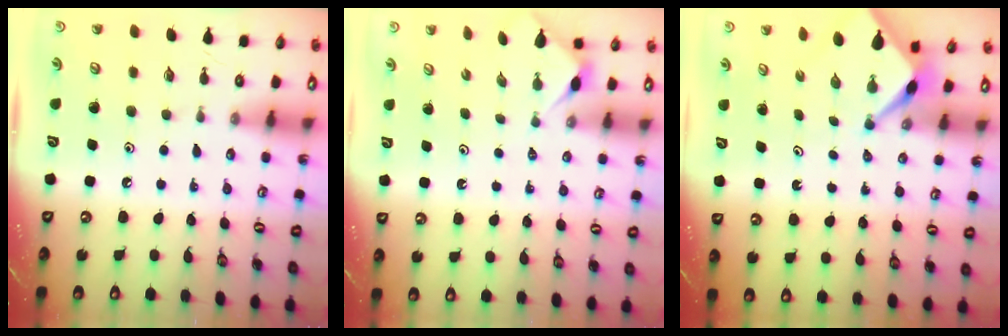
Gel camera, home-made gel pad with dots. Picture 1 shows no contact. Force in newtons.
{"total": 2.5, "press": 2.4, "slide": 0.5}
{"total": 2.6, "press": 2.6, "slide": 0.3}